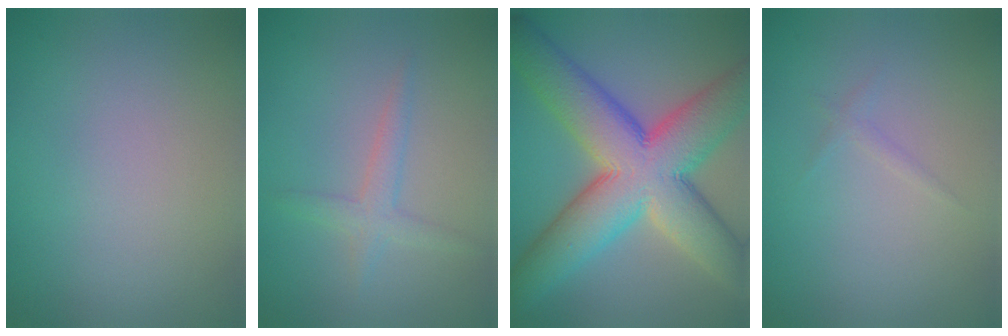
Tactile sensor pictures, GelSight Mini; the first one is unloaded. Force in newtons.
{"total": 2.0, "press": 2.0, "slide": 0.1}
{"total": 13.3, "press": 13.3, "slide": 0.6}
{"total": 1.2, "press": 1.2, "slide": 0.2}